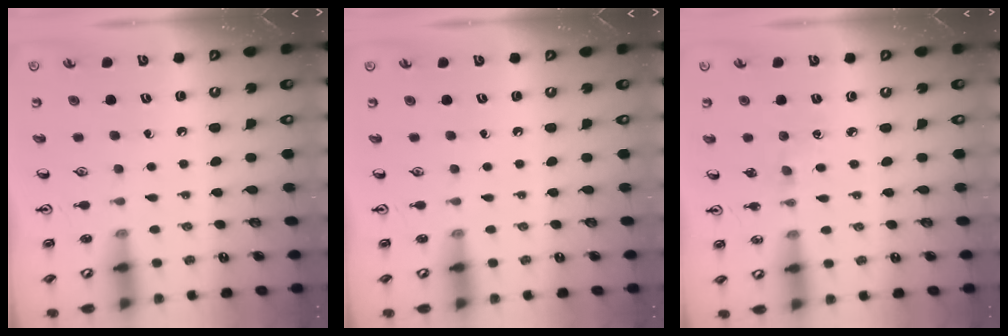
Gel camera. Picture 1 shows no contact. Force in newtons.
{"total": 0.0}
{"total": 3.2, "press": 3.2, "slide": 0.5}